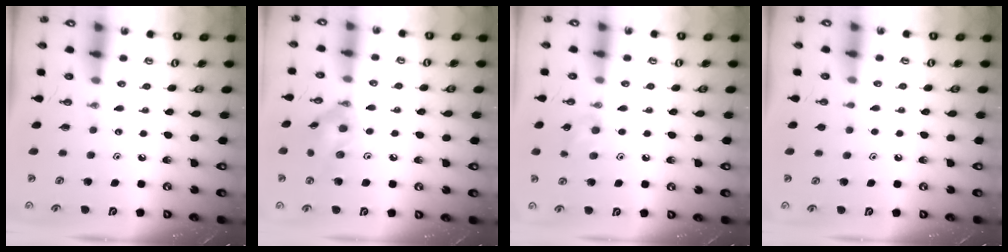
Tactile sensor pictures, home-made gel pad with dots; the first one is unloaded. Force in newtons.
{"total": 11.6, "press": 11.4, "slide": 1.9}
{"total": 8.2, "press": 7.4, "slide": 3.4}
{"total": 1.2, "press": 0.5, "slide": 1.0}